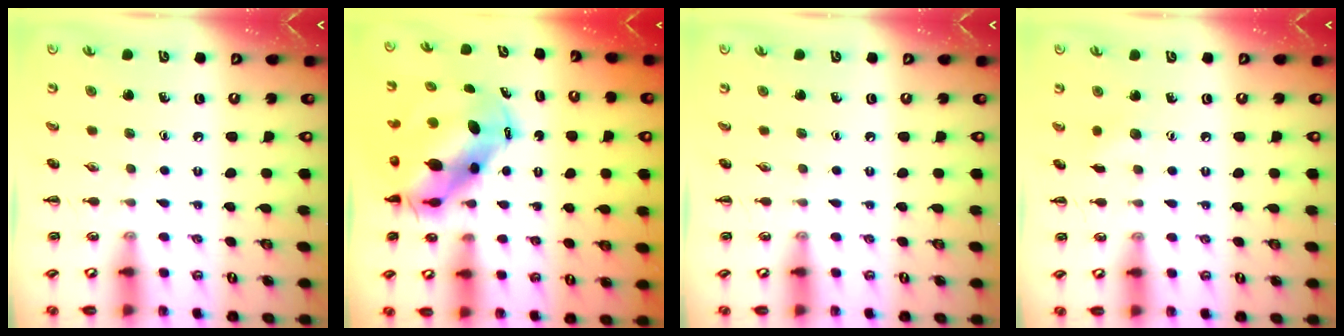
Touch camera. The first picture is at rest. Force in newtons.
{"total": 10.4, "press": 10.1, "slide": 2.7}
{"total": 0.0}
{"total": 4.7, "press": 4.5, "slide": 1.3}